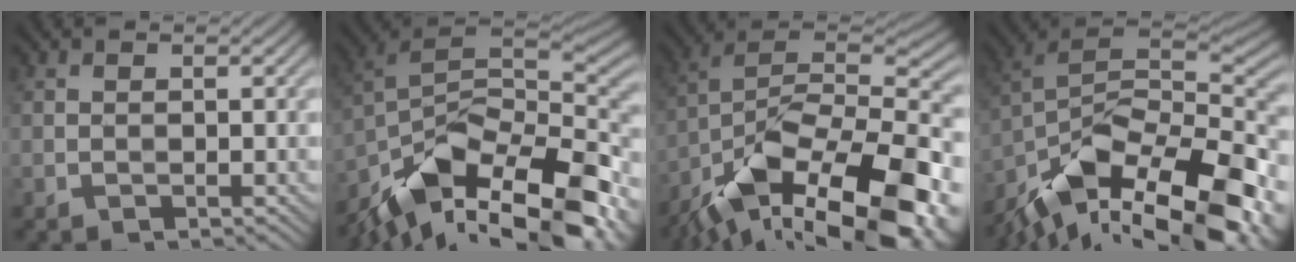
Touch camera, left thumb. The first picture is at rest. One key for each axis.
{"total": 15.7, "fx": -9.3, "fy": 7.3, "fz": 10.4, "tx": -0.224, "ty": -0.008, "tz": -0.164}
{"total": 19.2, "fx": -11.0, "fy": 8.7, "fz": 13.1, "tx": -0.247, "ty": -0.024, "tz": -0.192}
{"total": 17.5, "fx": -11.0, "fy": 8.1, "fz": 10.9, "tx": -0.227, "ty": -0.018, "tz": -0.188}